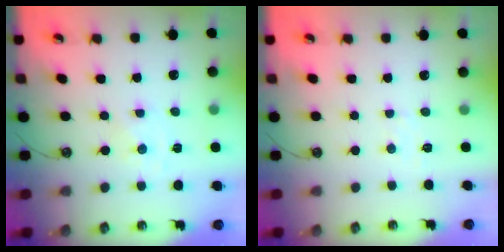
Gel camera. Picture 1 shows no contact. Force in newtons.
{"total": 3.7, "press": 3.6, "slide": 0.5}